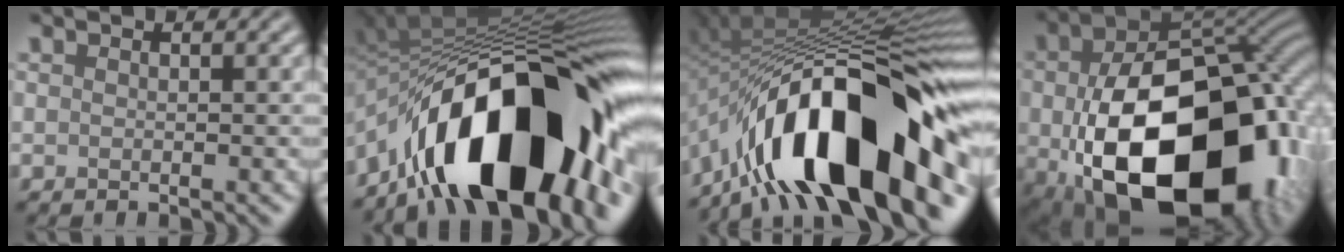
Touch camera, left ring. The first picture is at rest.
{"total": 18.1, "force": [-7.2, 7.8, 14.7], "torque": [-0.207, 0.006, -0.125]}
{"total": 17.1, "force": [-7.7, 6.2, 14.0], "torque": [-0.206, 0.021, -0.137]}
{"total": 21.3, "force": [-4.5, 14.1, 15.4], "torque": [-0.294, -0.061, -0.034]}